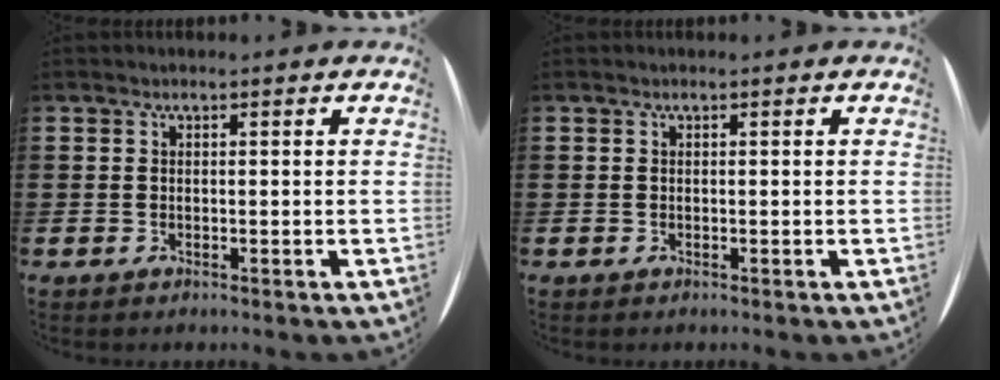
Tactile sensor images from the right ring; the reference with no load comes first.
{"total": 0.0}